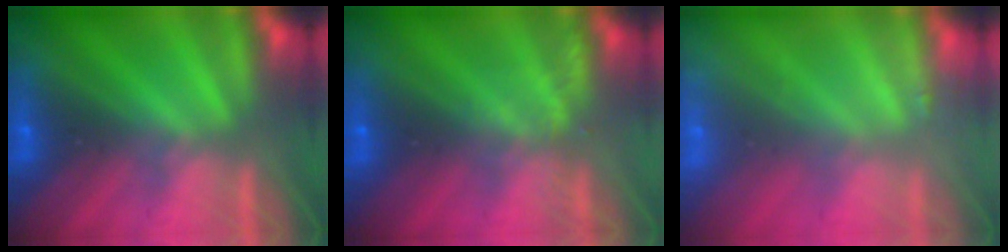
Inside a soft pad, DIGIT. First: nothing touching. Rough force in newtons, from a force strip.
{"total": 2.2}
{"total": 2.3}